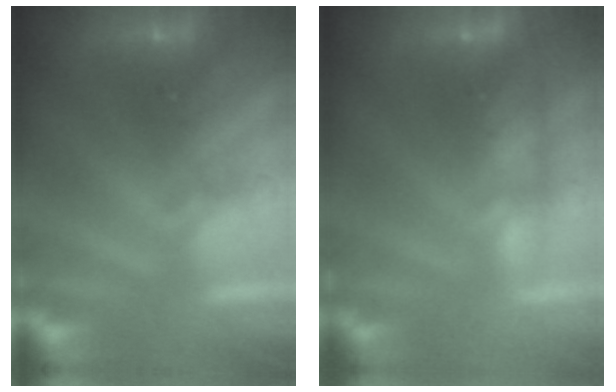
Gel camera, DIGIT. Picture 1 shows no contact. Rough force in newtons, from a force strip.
{"total": 4.7}